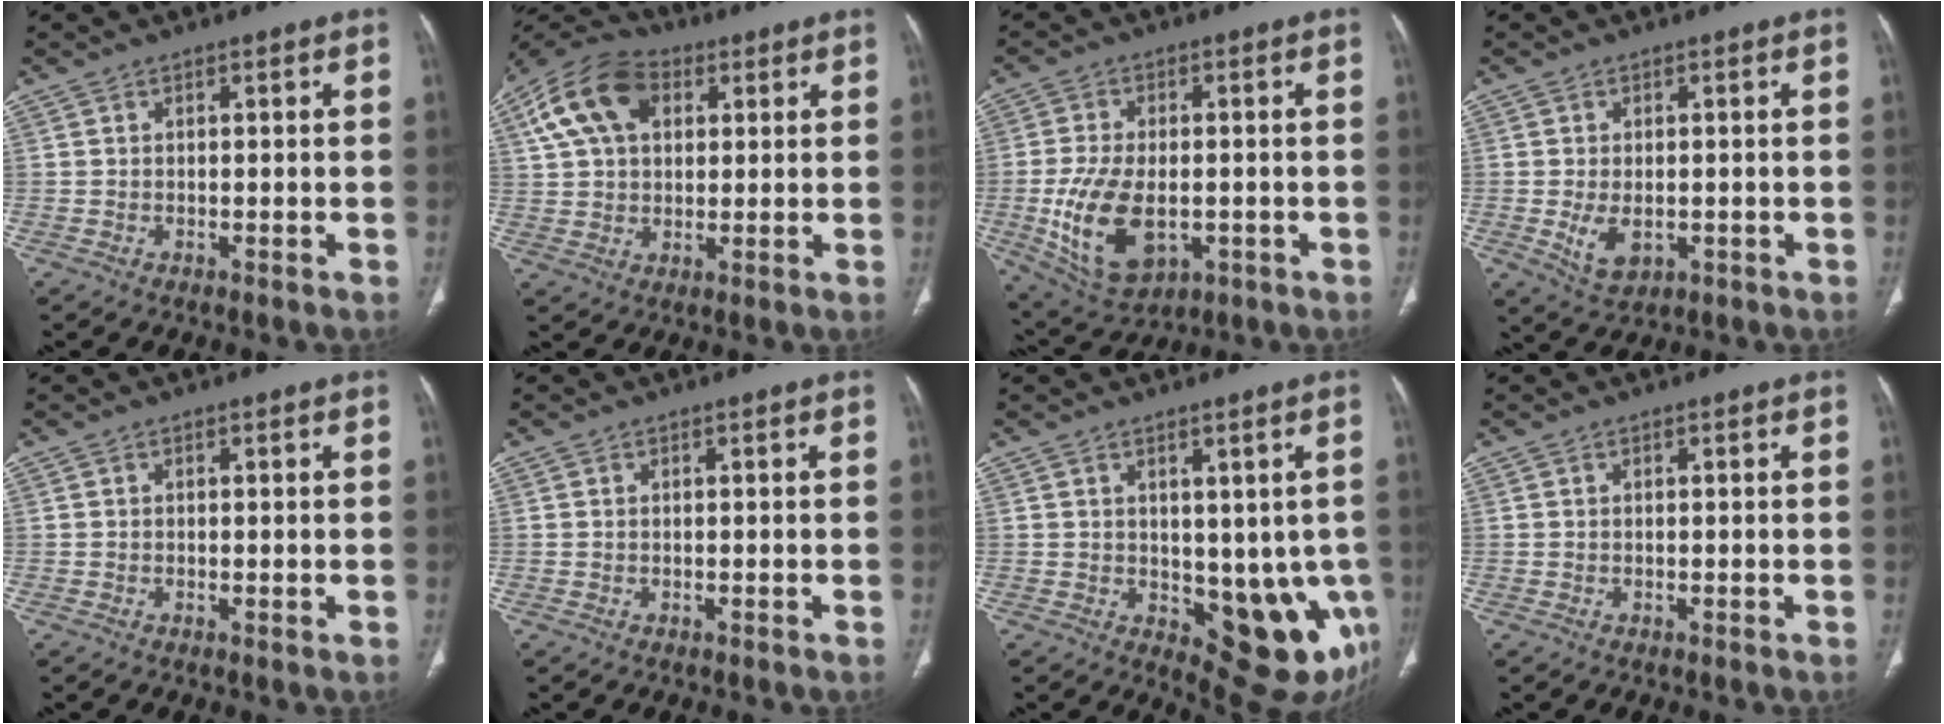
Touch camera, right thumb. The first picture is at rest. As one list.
[{"total": 14.6, "force": [5.0, 9.7, 9.7], "torque": [-0.175, 0.014, 0.084]}, {"total": 14.1, "force": [-2.9, 8.2, 11.1], "torque": [-0.205, -0.005, -0.033]}, {"total": 5.3, "force": [-1.0, 3.3, 4.0], "torque": [-0.067, -0.009, -0.005]}, {"total": 0.0}, {"total": 0.0}, {"total": 12.0, "force": [-2.2, 6.3, 10.0], "torque": [-0.078, -0.016, -0.008]}, {"total": 0.0}]